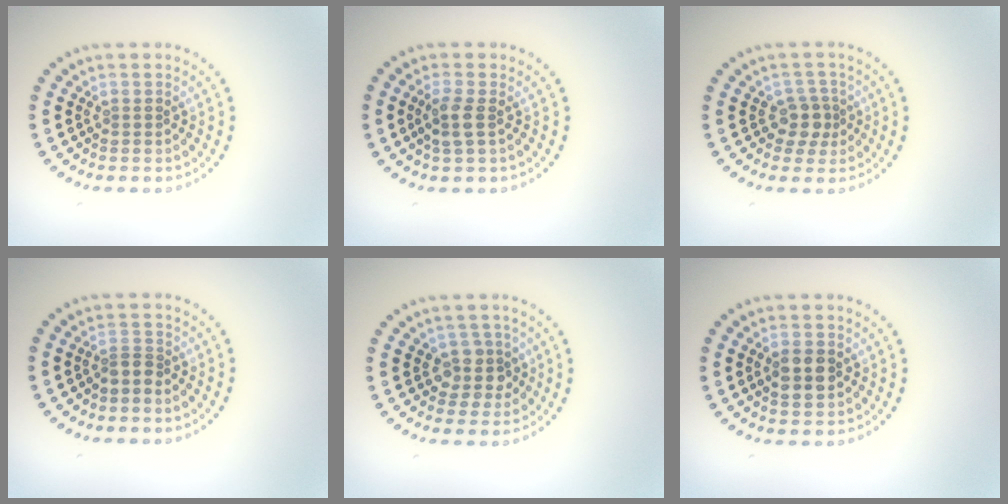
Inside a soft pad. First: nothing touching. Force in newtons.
{"total": 1.9, "press": 1.8, "slide": 0.7}
{"total": 2.2, "press": 1.8, "slide": 1.3}
{"total": 1.3, "press": 0.9, "slide": 0.9}
{"total": 2.8, "press": 2.4, "slide": 1.5}
{"total": 2.6, "press": 2.6, "slide": 0.0}